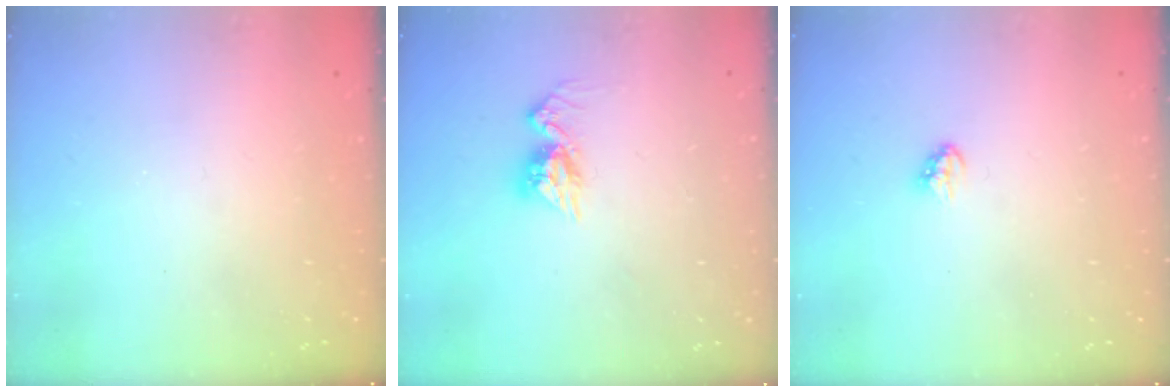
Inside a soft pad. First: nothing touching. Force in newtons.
{"total": 9.1, "press": 9.0, "slide": 0.8}
{"total": 2.9, "press": 2.9, "slide": 0.7}